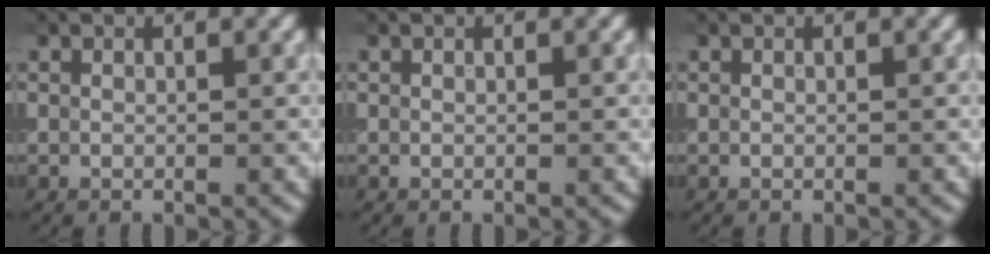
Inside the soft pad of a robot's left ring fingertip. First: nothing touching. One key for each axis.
{"total": 0.0}
{"total": 0.0}